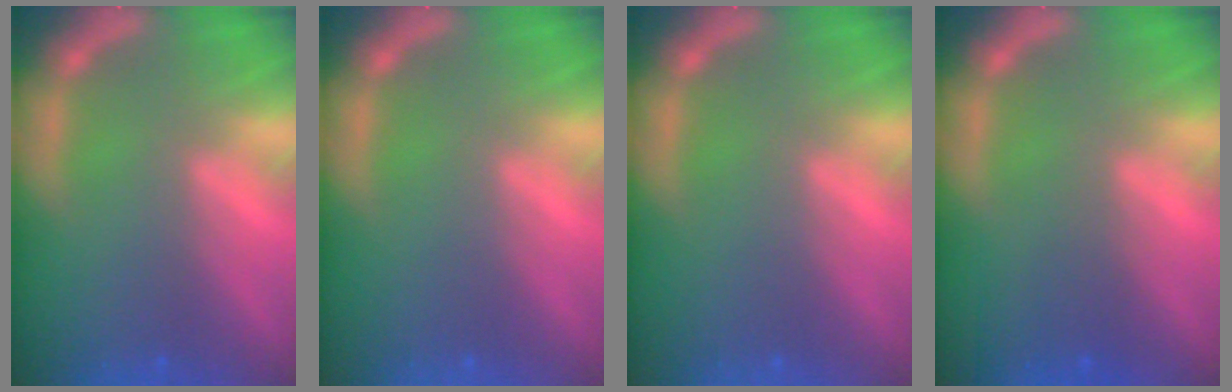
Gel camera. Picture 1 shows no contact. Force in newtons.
{"total": 0.0}
{"total": 0.0}
{"total": 1.5}